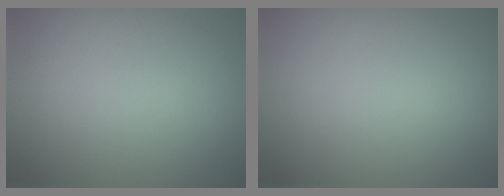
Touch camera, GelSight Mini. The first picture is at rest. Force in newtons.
{"total": 0.0}